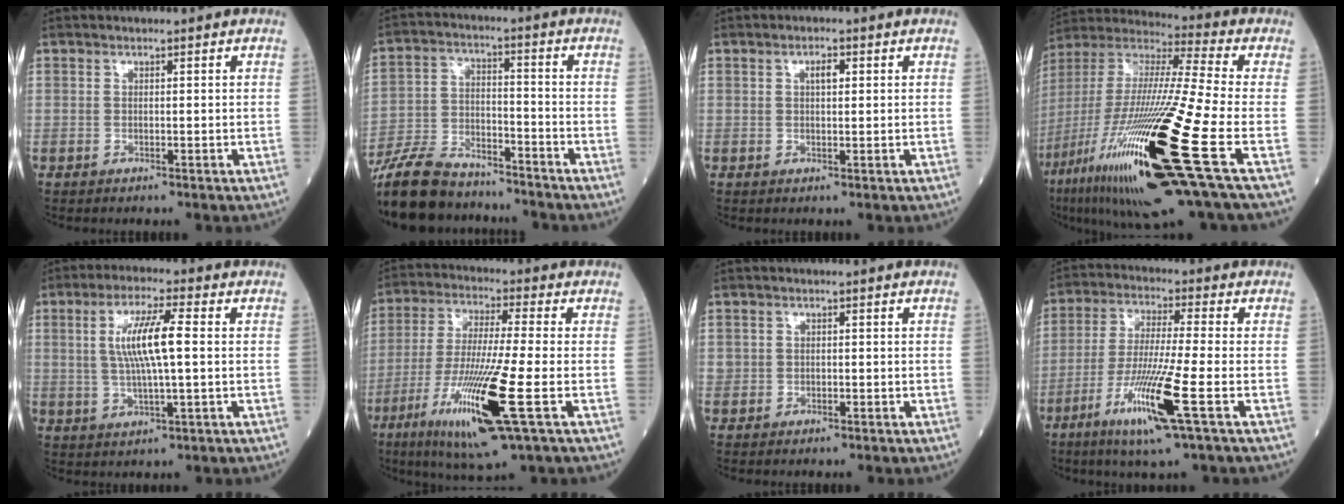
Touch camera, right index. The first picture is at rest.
{"total": 15.8, "force": [-13.8, 4.9, 6.0], "torque": [-0.125, -0.001, -0.239]}
{"total": 1.9, "force": [0.6, 0.7, 1.6], "torque": [-0.028, 0.001, 0.010]}
{"total": 29.8, "force": [-11.2, 1.8, 27.5], "torque": [-0.526, -0.069, -0.206]}
{"total": 8.8, "force": [1.1, 0.9, 8.7], "torque": [-0.172, 0.005, 0.022]}
{"total": 15.7, "force": [-5.9, 0.2, 14.6], "torque": [-0.294, -0.034, -0.108]}
{"total": 1.0, "force": [-0.2, 1.0, 0.3], "torque": [-0.004, 0.005, -0.002]}
{"total": 11.9, "force": [-5.0, -0.7, 10.8], "torque": [-0.217, -0.025, -0.098]}